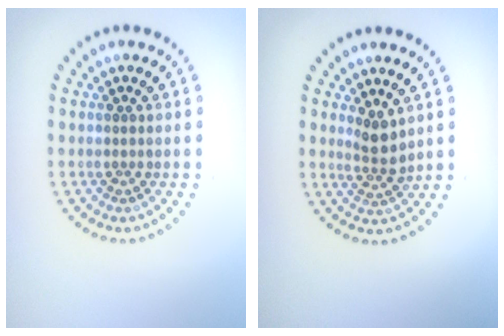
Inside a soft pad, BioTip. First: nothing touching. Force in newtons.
{"total": 2.3, "press": 1.8, "slide": 1.3}